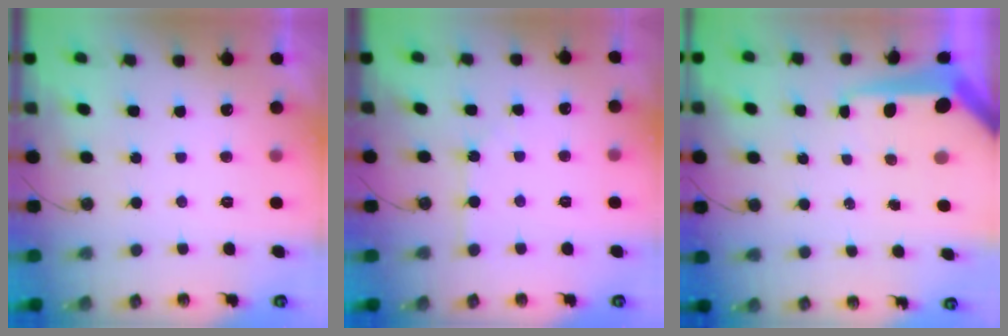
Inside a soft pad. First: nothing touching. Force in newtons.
{"total": 1.5, "press": 1.5, "slide": 0.3}
{"total": 13.3, "press": 13.3, "slide": 1.2}